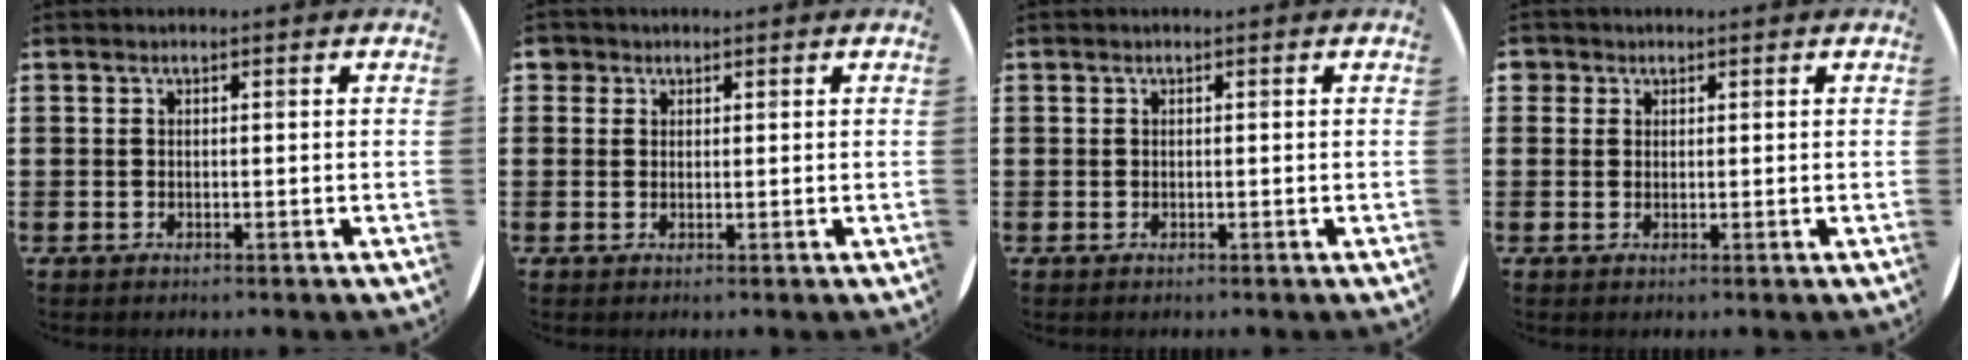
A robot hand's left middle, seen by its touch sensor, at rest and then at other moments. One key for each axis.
{"total": 1.4, "fx": 1.1, "fy": 1.0, "fz": 0.1, "tx": 0.005, "ty": 0.003, "tz": 0.018}
{"total": 0.0}
{"total": 1.2, "fx": 0.8, "fy": 0.9, "fz": 0.0, "tx": 0.006, "ty": 0.000, "tz": 0.014}